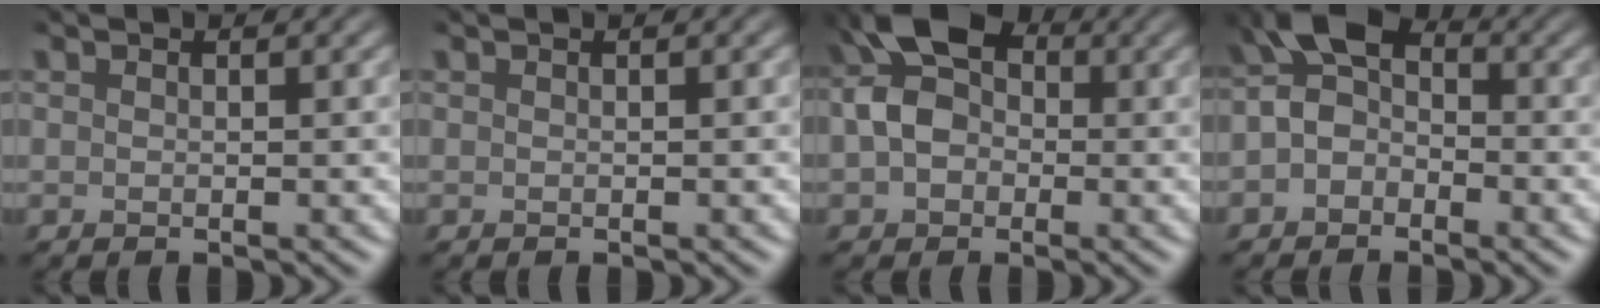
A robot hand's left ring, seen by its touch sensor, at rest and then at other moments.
{"total": 0.0}
{"total": 7.2, "force": [0.1, 5.2, 5.0], "torque": [-0.090, 0.024, -0.013]}
{"total": 5.6, "force": [-1.3, 4.0, 3.6], "torque": [-0.060, 0.020, -0.035]}